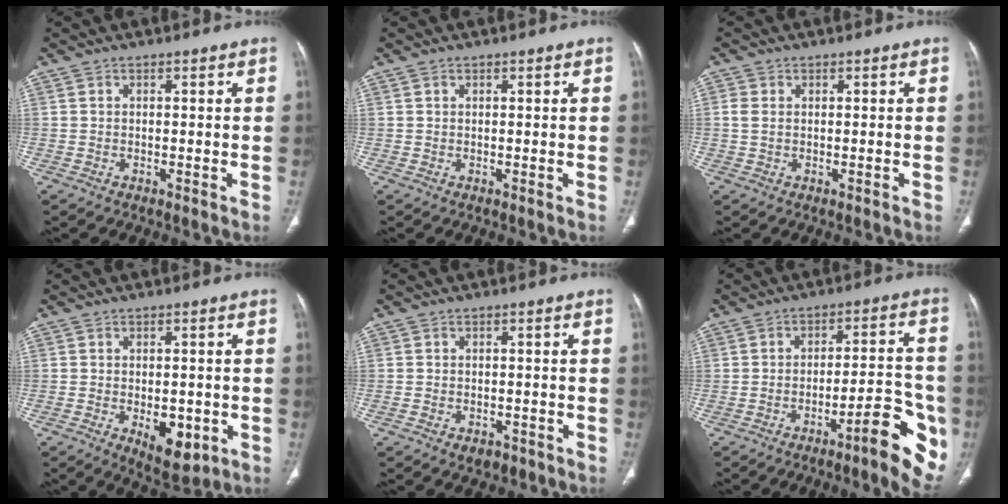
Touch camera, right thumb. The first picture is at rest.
{"total": 0.0}
{"total": 1.8, "force": [0.2, 1.3, 1.3], "torque": [-0.030, 0.003, 0.005]}
{"total": 7.7, "force": [-2.4, 4.0, 6.1], "torque": [-0.070, 0.001, -0.021]}
{"total": 2.9, "force": [-1.9, 1.8, 1.3], "torque": [-0.013, 0.014, -0.020]}
{"total": 13.6, "force": [-5.9, 3.1, 11.8], "torque": [-0.128, 0.029, -0.078]}